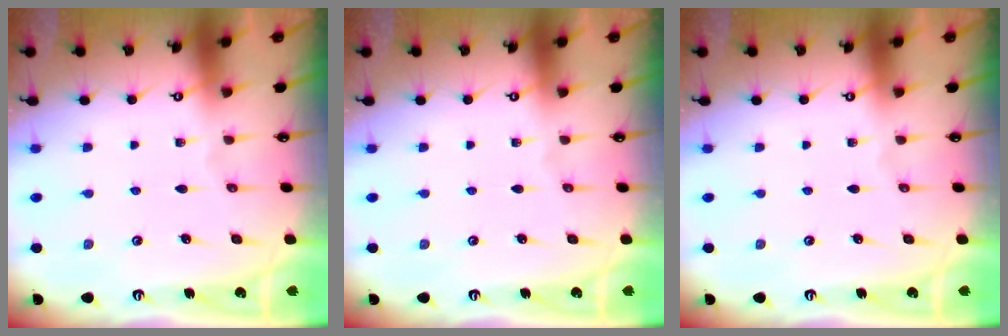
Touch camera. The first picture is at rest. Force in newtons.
{"total": 0.0}
{"total": 0.0}